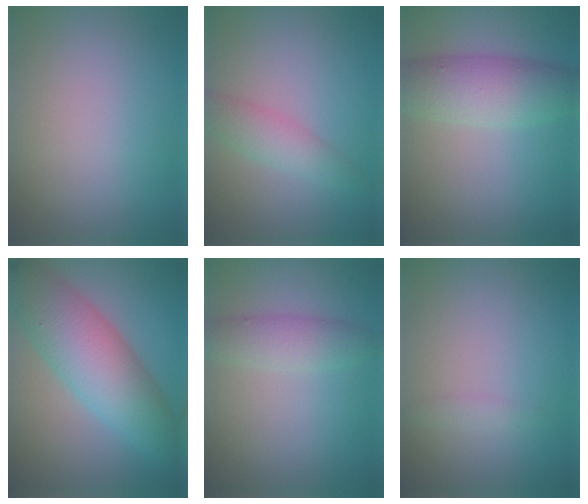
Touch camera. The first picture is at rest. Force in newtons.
{"total": 2.9, "press": 2.9, "slide": 0.0}
{"total": 5.8, "press": 5.8, "slide": 0.1}
{"total": 9.3, "press": 9.3, "slide": 0.1}
{"total": 2.9, "press": 2.9, "slide": 0.0}
{"total": 1.0, "press": 1.0, "slide": 0.0}